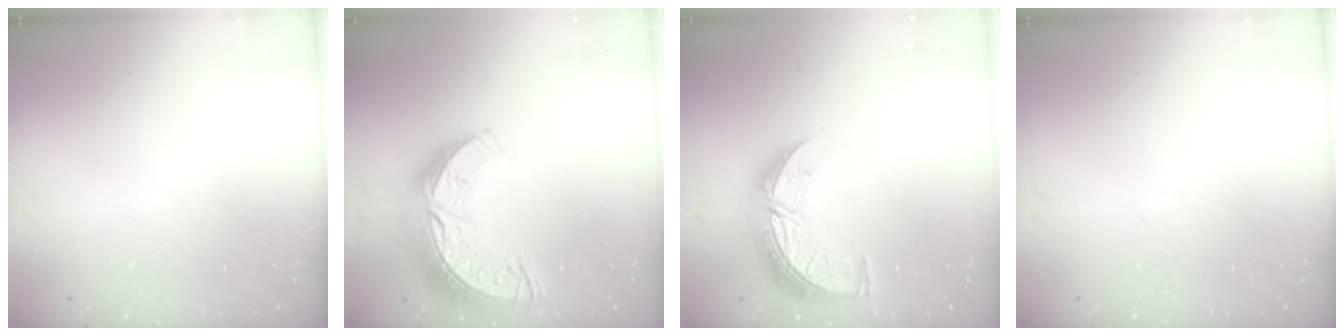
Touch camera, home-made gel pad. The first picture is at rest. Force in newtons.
{"total": 17.3, "press": 17.2, "slide": 1.2}
{"total": 10.7, "press": 10.6, "slide": 0.8}
{"total": 0.0}